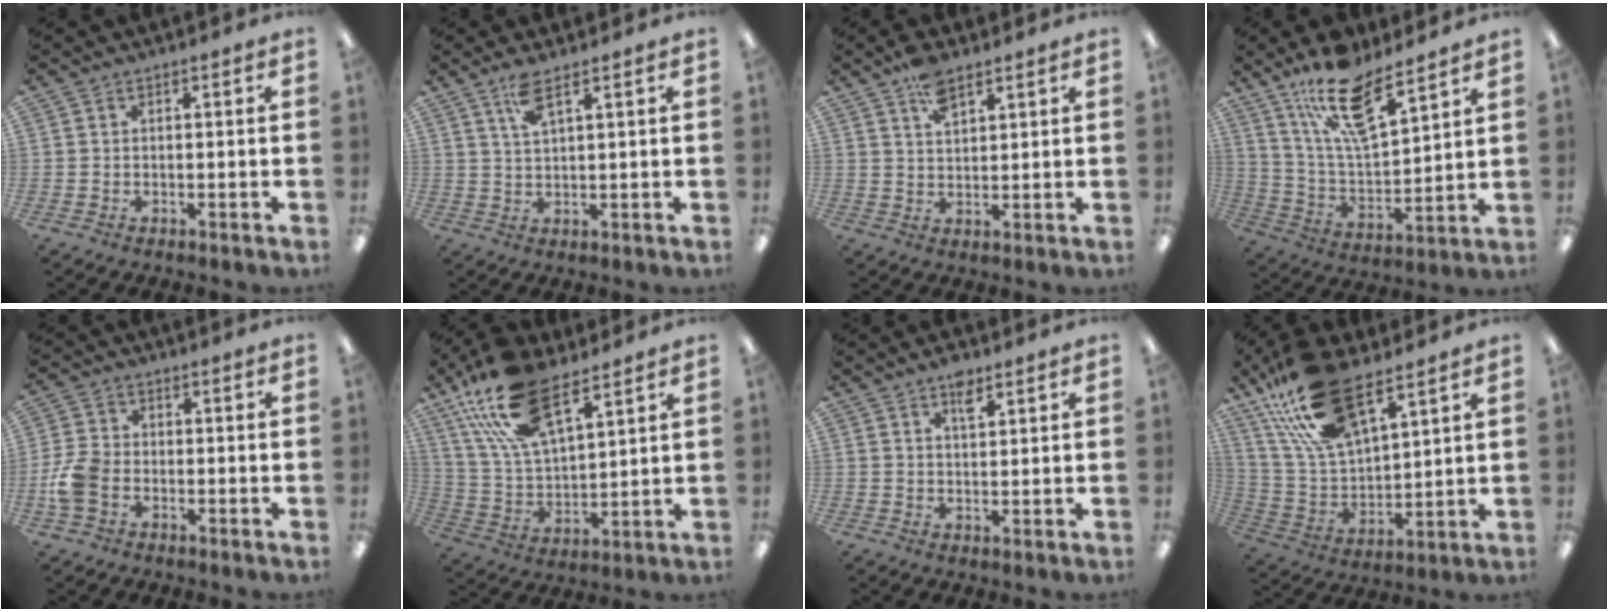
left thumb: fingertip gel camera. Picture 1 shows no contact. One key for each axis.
{"total": 5.2, "fx": 3.4, "fy": 1.2, "fz": 3.8, "tx": -0.085, "ty": 0.003, "tz": 0.059}
{"total": 6.2, "fx": 4.2, "fy": 2.6, "fz": 3.7, "tx": -0.066, "ty": -0.012, "tz": 0.074}
{"total": 17.1, "fx": 12.1, "fy": 6.1, "fz": 10.4, "tx": -0.190, "ty": -0.058, "tz": 0.210}
{"total": 7.3, "fx": -2.2, "fy": 5.3, "fz": 4.6, "tx": -0.098, "ty": 0.015, "tz": -0.039}
{"total": 20.4, "fx": 12.7, "fy": 9.3, "fz": 13.0, "tx": -0.270, "ty": -0.042, "tz": 0.225}
{"total": 4.3, "fx": 2.8, "fy": 1.8, "fz": 2.7, "tx": -0.035, "ty": -0.008, "tz": 0.045}
{"total": 22.0, "fx": 14.2, "fy": 9.4, "fz": 13.8, "tx": -0.291, "ty": -0.054, "tz": 0.253}